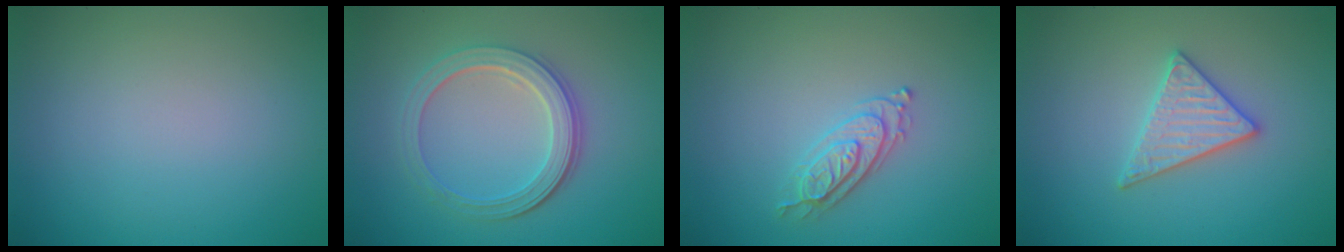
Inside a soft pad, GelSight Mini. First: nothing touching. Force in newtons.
{"total": 4.5, "press": 3.6, "slide": 2.7}
{"total": 2.2, "press": 2.2, "slide": 0.4}
{"total": 2.9, "press": 2.9, "slide": 0.3}